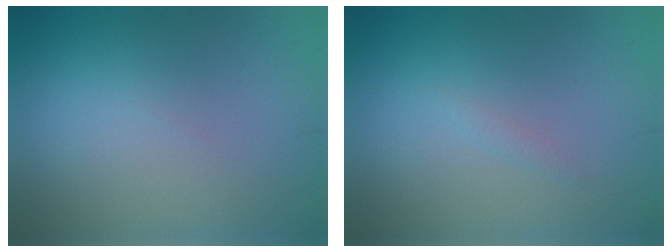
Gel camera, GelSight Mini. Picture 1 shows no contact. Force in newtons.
{"total": 0.5, "press": 0.5, "slide": 0.0}